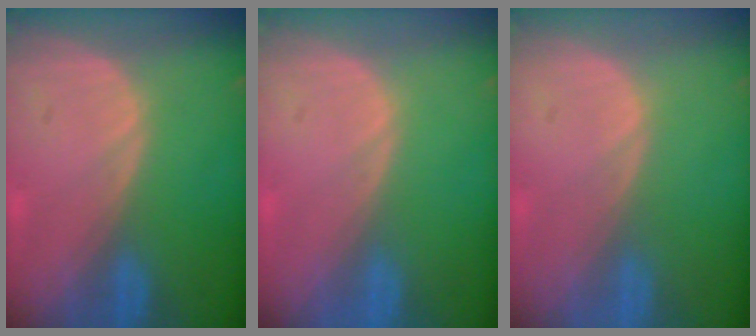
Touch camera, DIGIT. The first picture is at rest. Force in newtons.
{"total": 0.0}
{"total": 0.0}